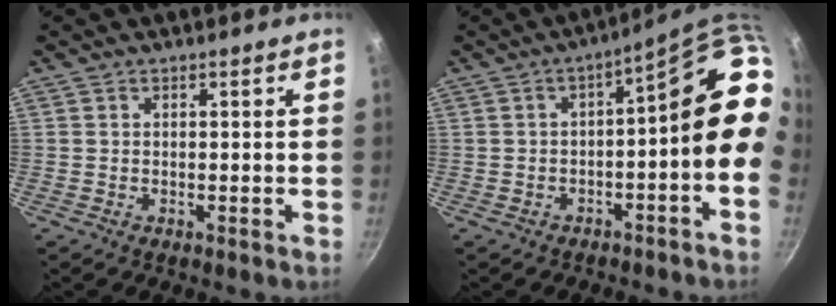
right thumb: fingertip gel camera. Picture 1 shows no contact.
{"total": 12.6, "force": [-1.1, 4.9, 11.6], "torque": [-0.116, 0.052, -0.015]}